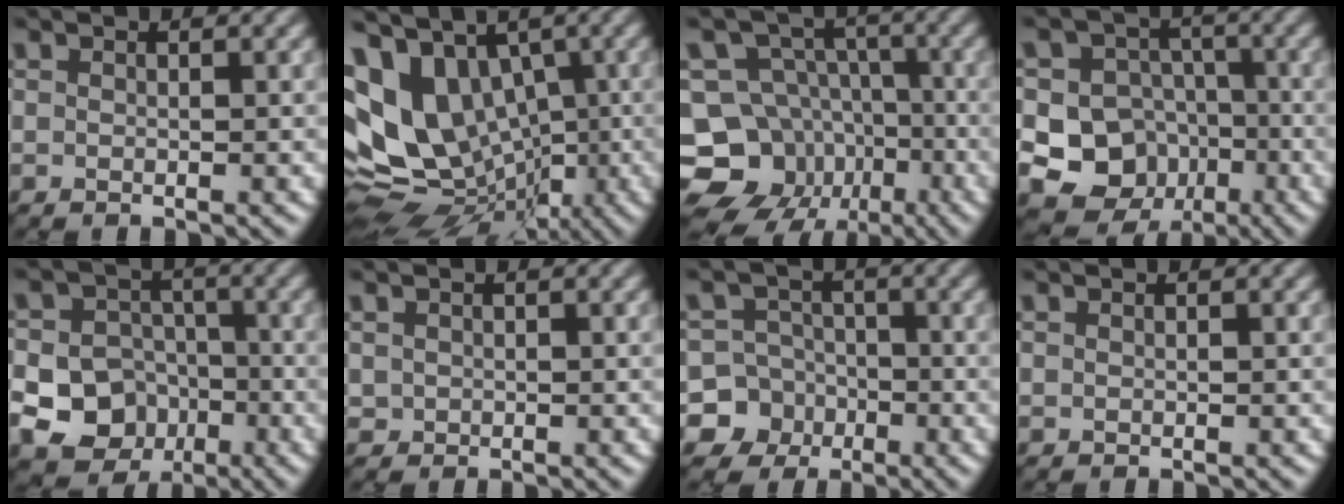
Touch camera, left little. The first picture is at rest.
{"total": 11.7, "force": [1.4, 8.4, 8.0], "torque": [-0.156, -0.003, 0.031]}
{"total": 13.5, "force": [-6.9, 10.9, 4.2], "torque": [-0.079, -0.020, -0.119]}
{"total": 11.9, "force": [-3.5, 10.8, 3.7], "torque": [-0.082, -0.008, -0.065]}
{"total": 14.5, "force": [-5.1, 13.1, 3.5], "torque": [-0.099, -0.031, -0.086]}
{"total": 0.5, "force": [0.0, 0.5, 0.0], "torque": [0.003, -0.003, 0.004]}
{"total": 9.4, "force": [-3.9, 8.5, 1.0], "torque": [-0.033, -0.019, -0.083]}
{"total": 0.0}